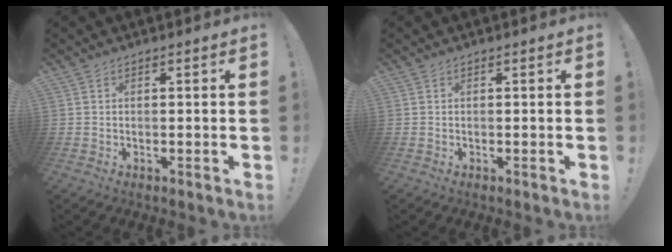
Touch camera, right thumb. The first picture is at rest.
{"total": 0.0}